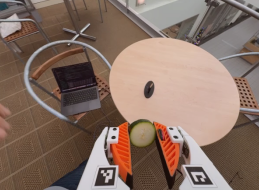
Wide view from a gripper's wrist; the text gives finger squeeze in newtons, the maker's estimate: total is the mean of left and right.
{"total": 8.2, "left": 7.7, "right": 8.6}